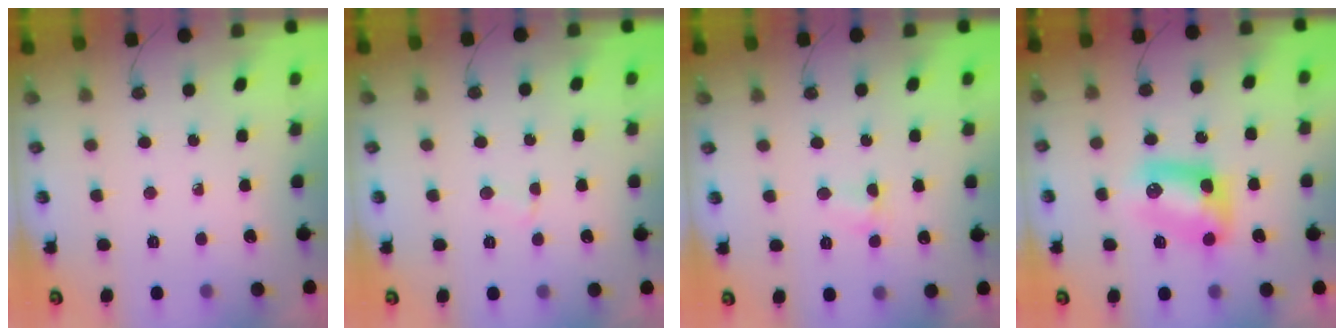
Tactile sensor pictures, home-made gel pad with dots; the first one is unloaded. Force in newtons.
{"total": 2.3, "press": 2.3, "slide": 0.3}
{"total": 5.3, "press": 5.3, "slide": 0.6}
{"total": 8.7, "press": 8.7, "slide": 0.1}